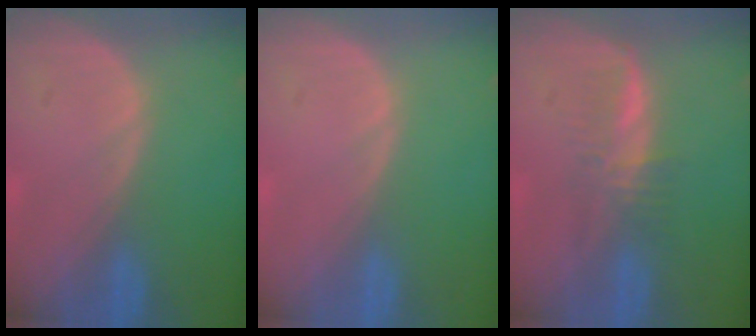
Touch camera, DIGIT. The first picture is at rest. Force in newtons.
{"total": 0.0}
{"total": 3.4, "press": 3.4, "slide": 0.6}